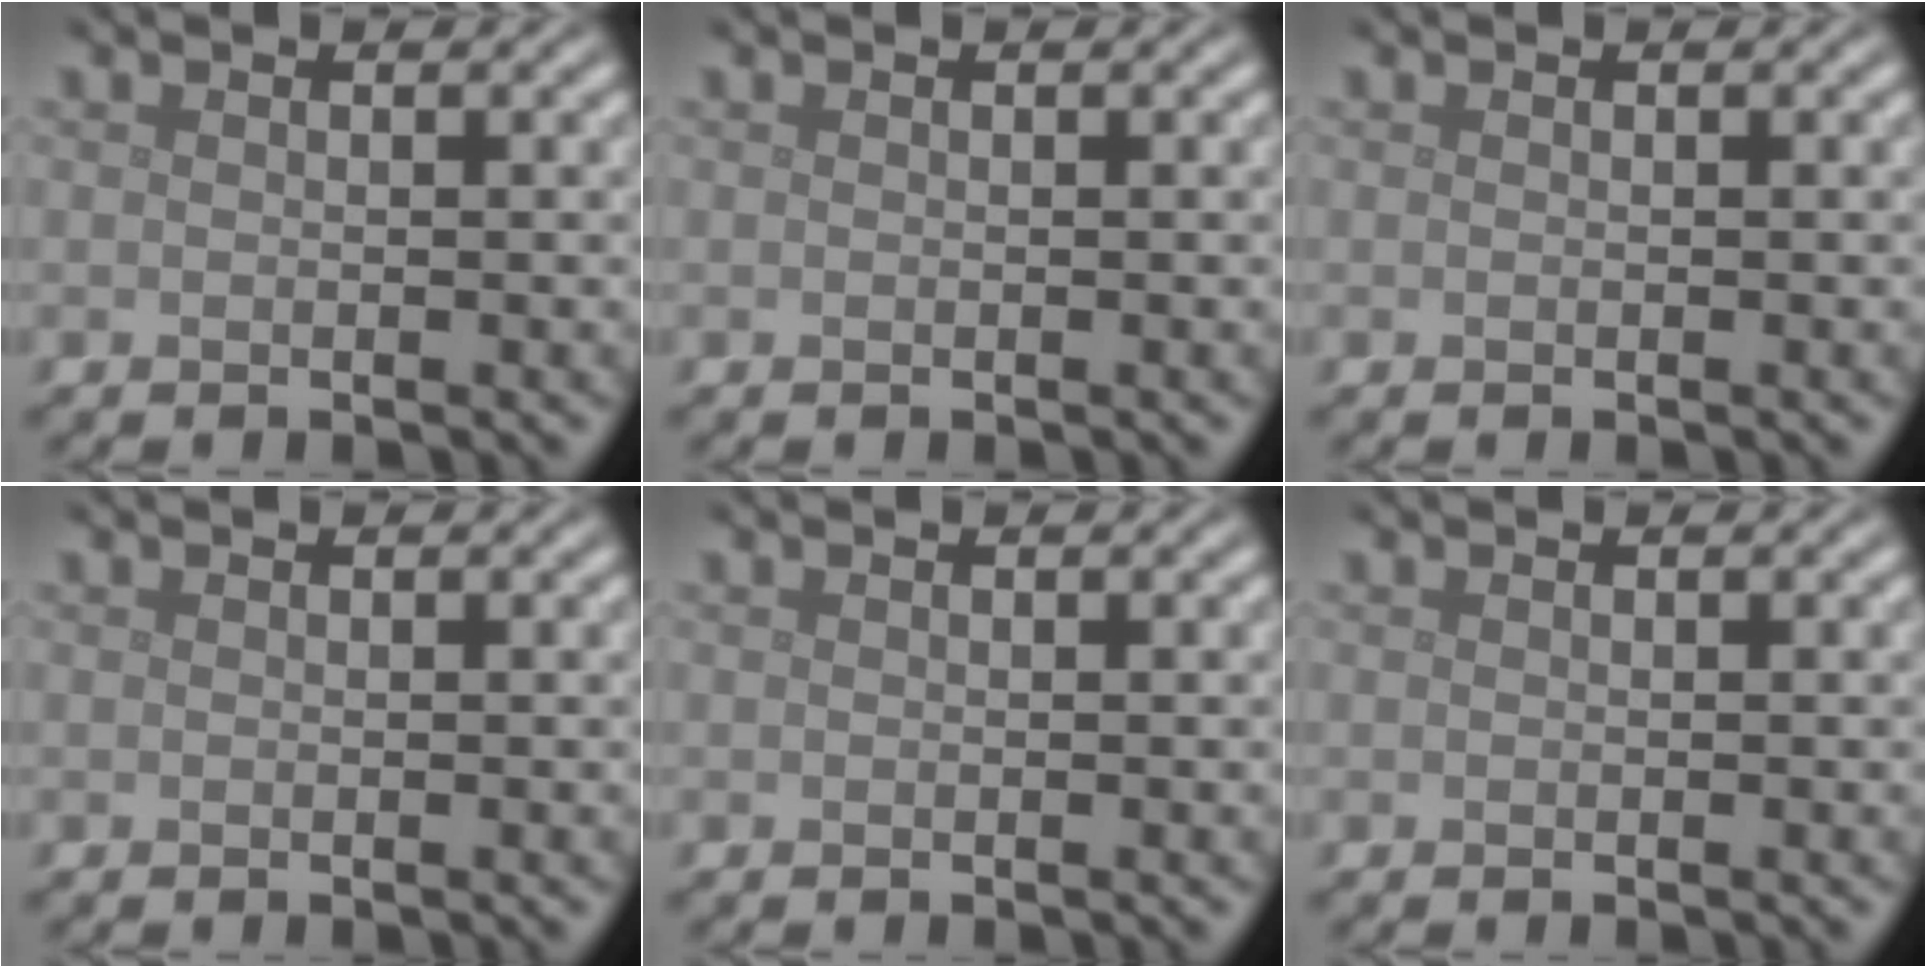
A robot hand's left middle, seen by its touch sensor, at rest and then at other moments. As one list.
[{"total": 0.0}, {"total": 0.0}, {"total": 0.0}, {"total": 0.0}, {"total": 0.0}]